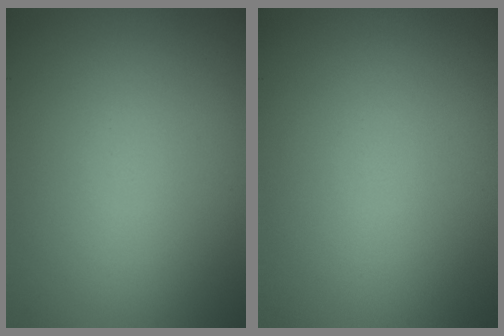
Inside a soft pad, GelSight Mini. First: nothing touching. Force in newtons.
{"total": 0.0}